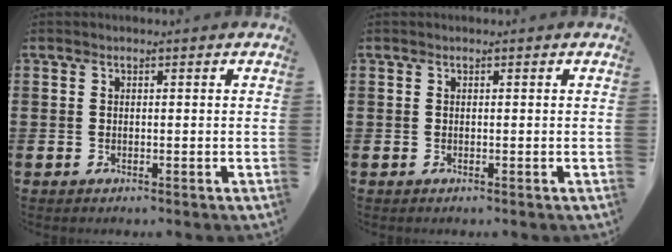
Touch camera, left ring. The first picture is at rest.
{"total": 0.0}